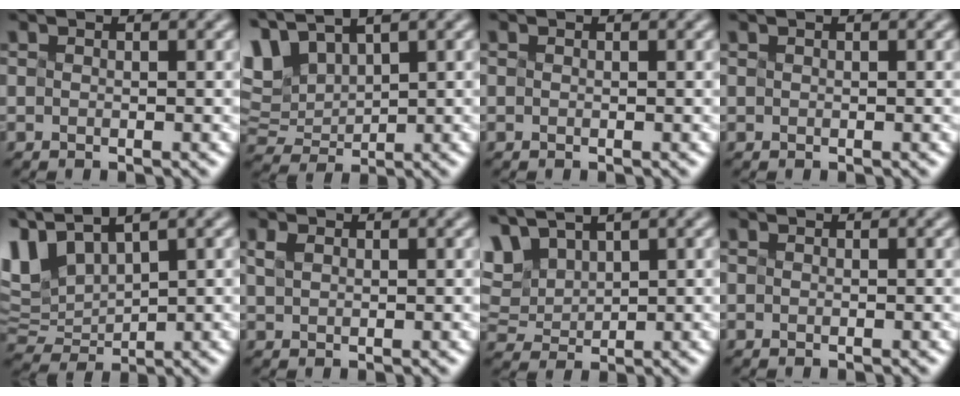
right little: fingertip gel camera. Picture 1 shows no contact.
{"total": 4.5, "force": [3.5, 1.6, 2.2], "torque": [-0.079, 0.016, 0.091]}
{"total": 0.7, "force": [-0.4, -0.4, -0.5], "torque": [0.000, -0.004, 0.004]}
{"total": 0.6, "force": [0.4, 0.3, 0.3], "torque": [-0.002, 0.006, 0.006]}
{"total": 5.4, "force": [3.4, 2.6, 3.4], "torque": [-0.104, 0.015, 0.090]}
{"total": 0.6, "force": [-0.2, -0.3, -0.4], "torque": [-0.005, 0.001, 0.023]}
{"total": 3.8, "force": [3.2, 1.3, 1.6], "torque": [-0.065, 0.015, 0.087]}
{"total": 1.2, "force": [-0.7, -0.6, -0.8], "torque": [0.001, -0.001, 0.004]}